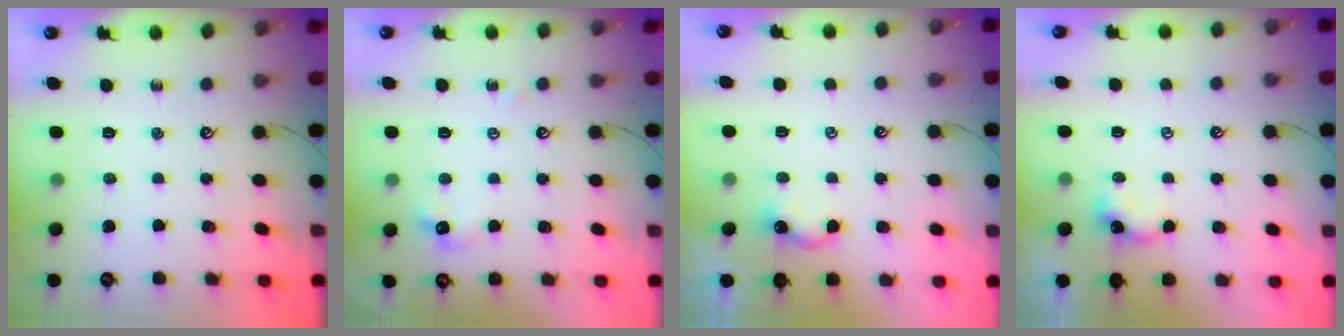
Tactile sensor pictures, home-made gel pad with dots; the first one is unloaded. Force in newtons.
{"total": 4.6, "press": 4.6, "slide": 0.7}
{"total": 2.6, "press": 2.6, "slide": 0.2}
{"total": 0.6, "press": 0.5, "slide": 0.3}